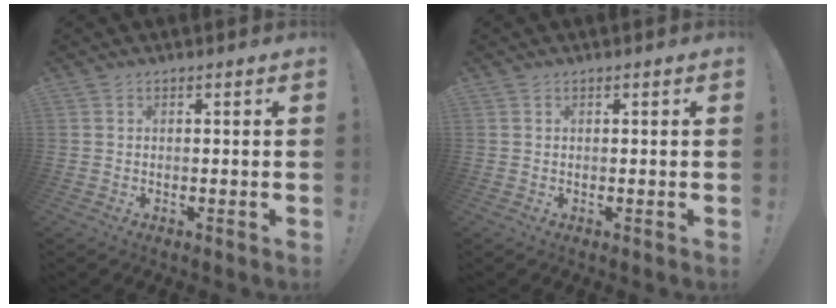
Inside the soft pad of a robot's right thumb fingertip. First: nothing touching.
{"total": 0.0}